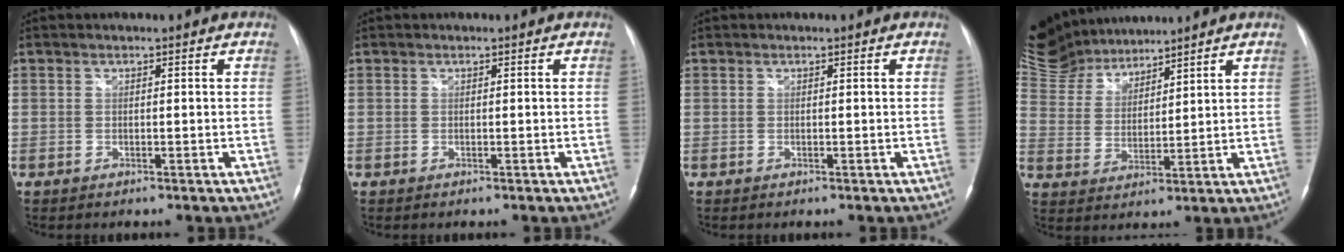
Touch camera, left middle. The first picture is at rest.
{"total": 0.0}
{"total": 0.0}
{"total": 11.9, "force": [11.4, 3.0, 1.7], "torque": [-0.047, 0.019, 0.235]}